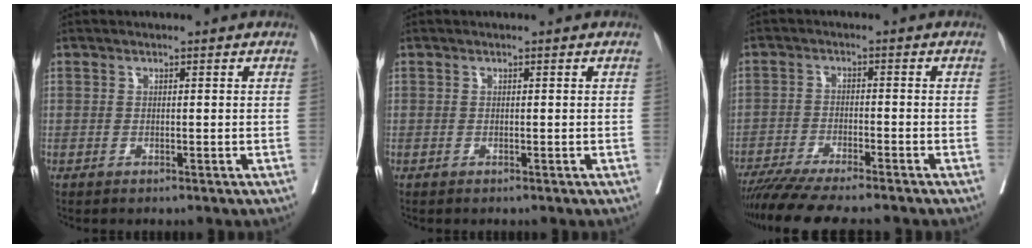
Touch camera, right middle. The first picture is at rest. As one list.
[{"total": 0.0}, {"total": 12.3, "force": [-10.6, 0.6, 6.1], "torque": [-0.088, -0.026, -0.165]}]